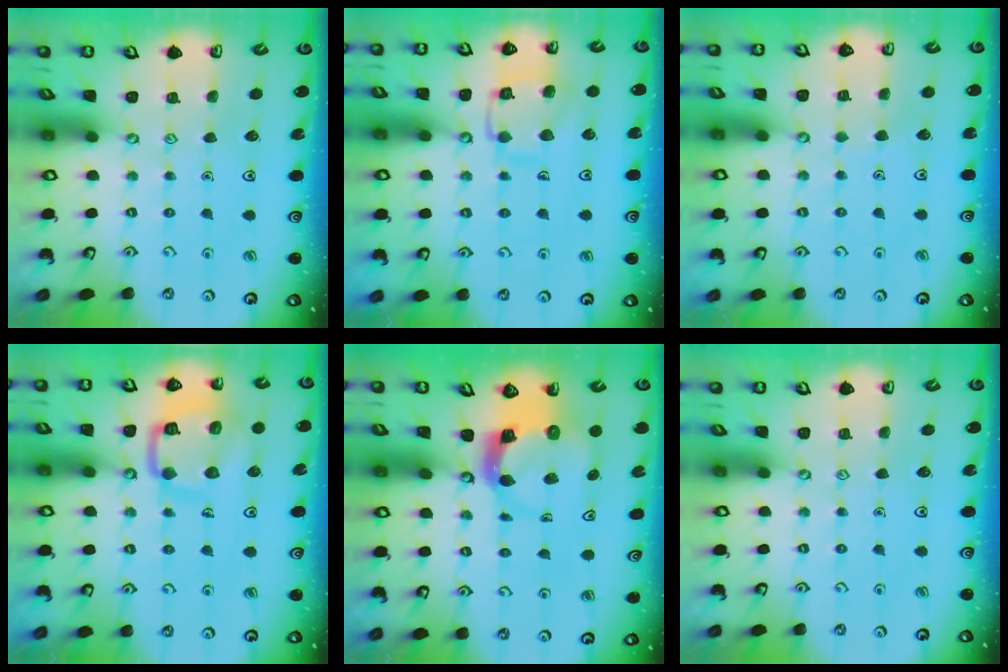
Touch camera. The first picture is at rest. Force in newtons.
{"total": 11.2, "press": 11.2, "slide": 1.0}
{"total": 1.4, "press": 1.4, "slide": 0.1}
{"total": 13.4, "press": 13.4, "slide": 1.4}
{"total": 4.3, "press": 4.3, "slide": 0.5}
{"total": 0.0}